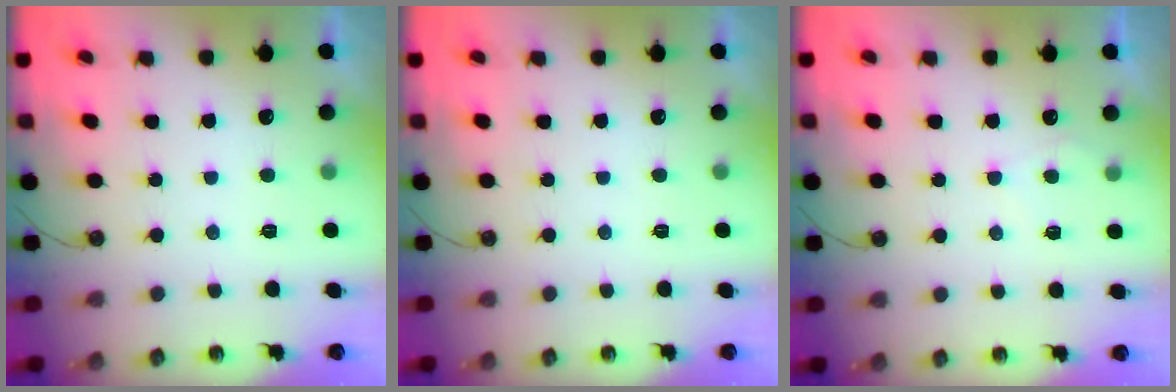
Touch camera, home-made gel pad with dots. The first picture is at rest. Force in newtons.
{"total": 0.0}
{"total": 4.7, "press": 4.7, "slide": 0.5}